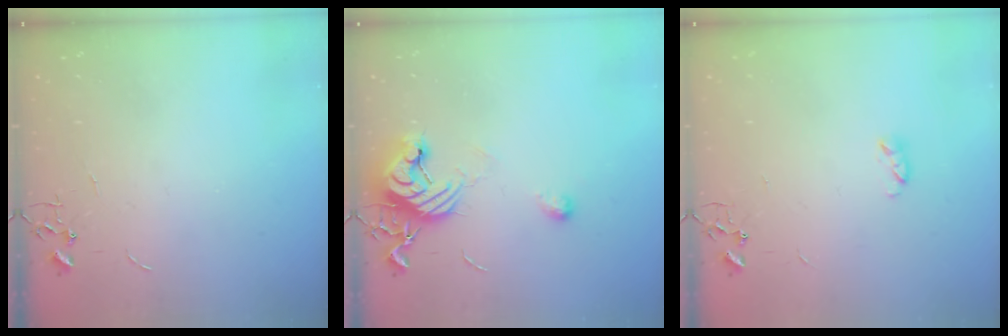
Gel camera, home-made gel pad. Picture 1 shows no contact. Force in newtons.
{"total": 11.3, "press": 11.3, "slide": 0.9}
{"total": 3.6, "press": 3.6, "slide": 0.5}